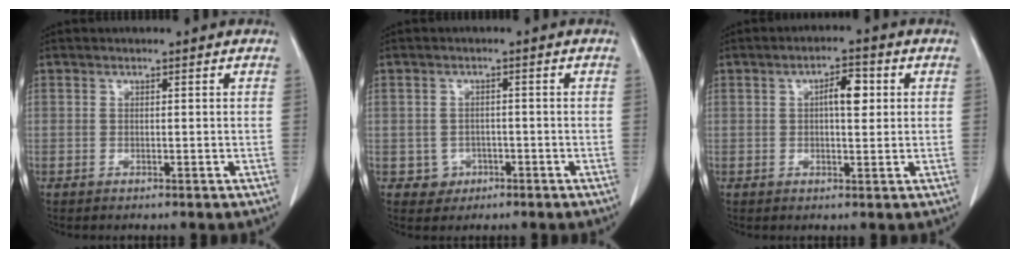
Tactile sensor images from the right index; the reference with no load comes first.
{"total": 2.8, "force": [-1.0, 2.6, 0.0], "torque": [0.010, 0.013, -0.010]}
{"total": 4.4, "force": [0.9, 1.5, 4.0], "torque": [-0.066, 0.009, 0.013]}